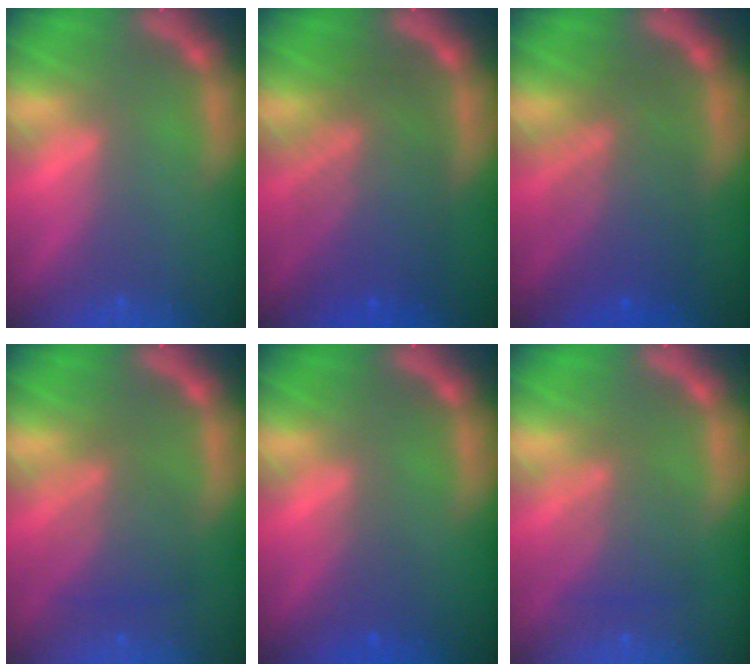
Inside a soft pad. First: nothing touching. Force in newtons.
{"total": 8.1}
{"total": 7.0}
{"total": 4.6}
{"total": 1.4}
{"total": 4.0}